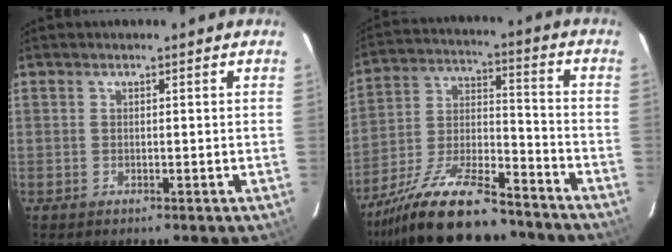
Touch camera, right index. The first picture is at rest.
{"total": 19.7, "force": [-15.4, 5.6, 11.0], "torque": [-0.220, -0.013, -0.257]}